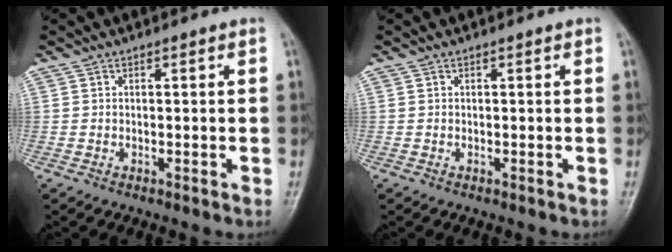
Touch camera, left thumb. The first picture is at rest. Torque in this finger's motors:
{"motor_torque": [0.00, 0.00, 0.00, 0.00, 0.00]}